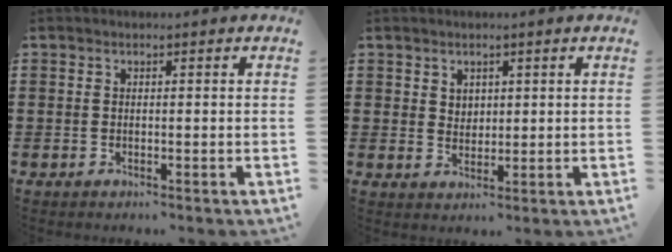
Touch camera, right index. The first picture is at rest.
{"total": 2.3, "force": [1.4, 1.8, 0.4], "torque": [-0.014, 0.008, 0.026]}